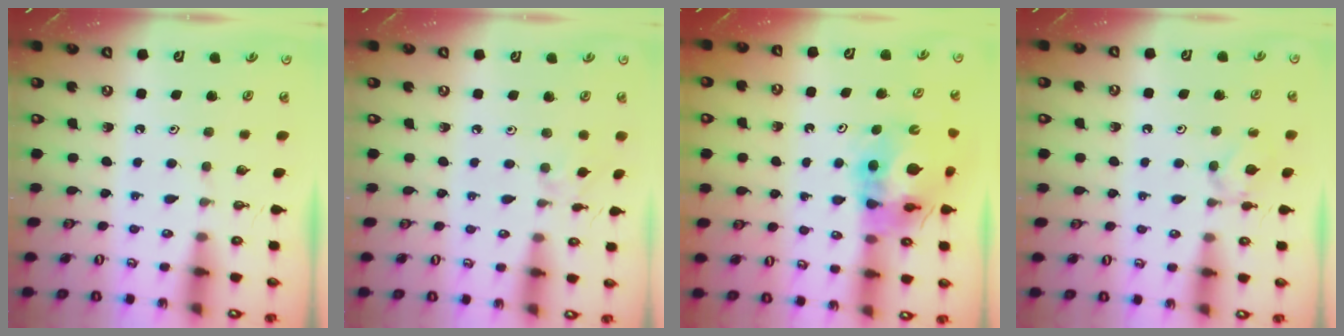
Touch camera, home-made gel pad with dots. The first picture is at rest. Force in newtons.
{"total": 1.8, "press": 1.7, "slide": 0.5}
{"total": 13.9, "press": 13.8, "slide": 1.5}
{"total": 6.2, "press": 6.1, "slide": 1.0}